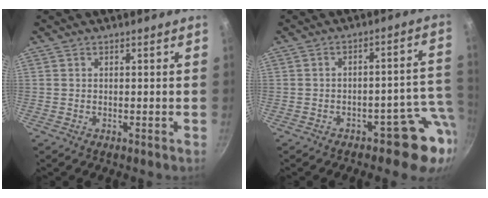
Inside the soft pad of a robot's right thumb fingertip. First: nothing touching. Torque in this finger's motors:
{"motor_torque": [-0.07, 0.05, 0.84, -0.97, 0.14]}